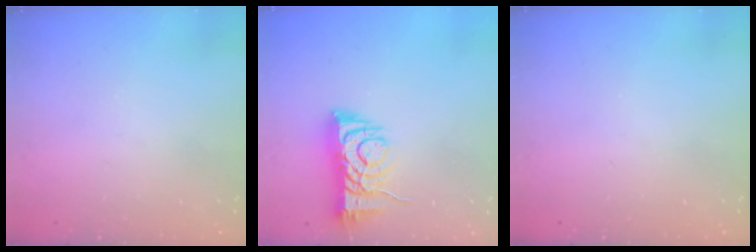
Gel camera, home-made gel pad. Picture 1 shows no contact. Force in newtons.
{"total": 7.6, "press": 7.5, "slide": 1.2}
{"total": 0.0}